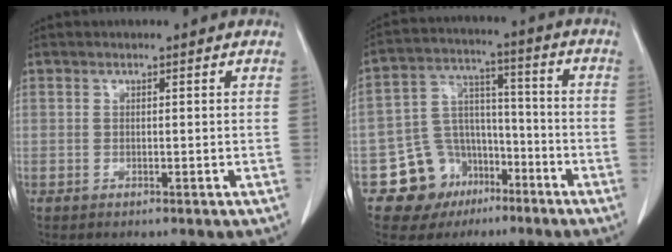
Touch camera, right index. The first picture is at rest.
{"total": 11.2, "force": [-6.0, 9.0, 2.6], "torque": [-0.039, 0.054, -0.089]}